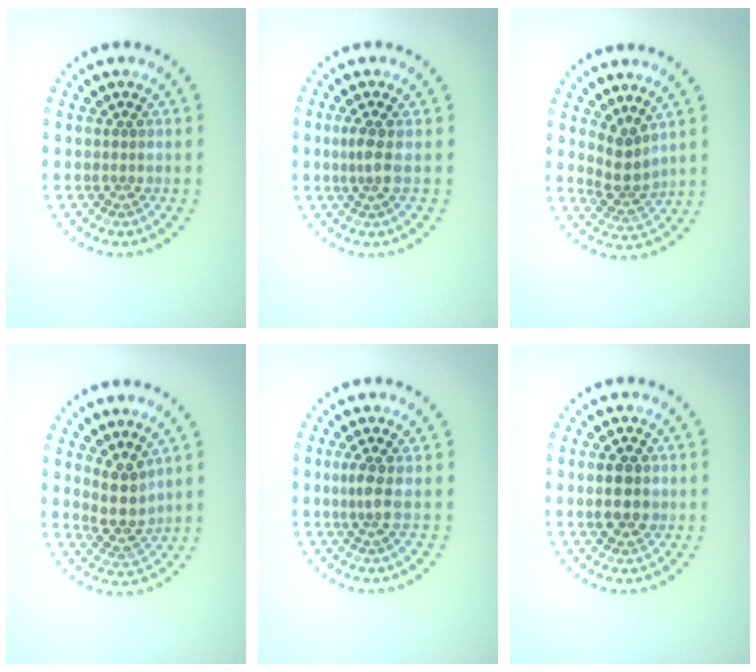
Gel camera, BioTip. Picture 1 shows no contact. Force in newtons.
{"total": 1.7, "press": 1.3, "slide": 1.2}
{"total": 2.6, "press": 2.0, "slide": 1.8}
{"total": 2.9, "press": 2.3, "slide": 1.7}
{"total": 1.7, "press": 1.3, "slide": 1.2}
{"total": 2.8, "press": 2.8, "slide": 0.1}